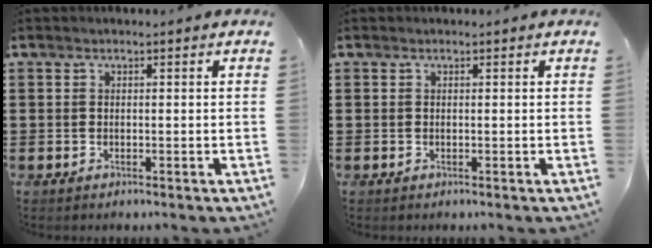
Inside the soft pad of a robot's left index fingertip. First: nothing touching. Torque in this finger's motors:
{"motor_torque": [-0.14, 0.09, 0.00, -0.01]}